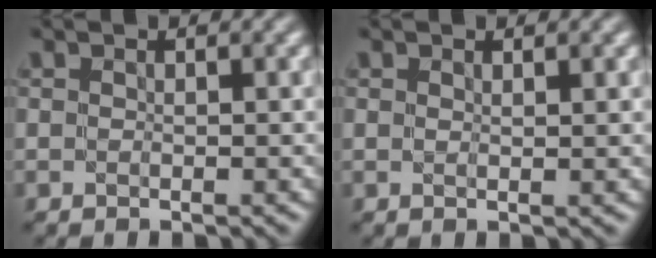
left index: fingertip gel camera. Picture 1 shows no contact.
{"total": 0.9, "force": [0.5, 0.3, 0.7], "torque": [-0.006, 0.000, 0.009]}